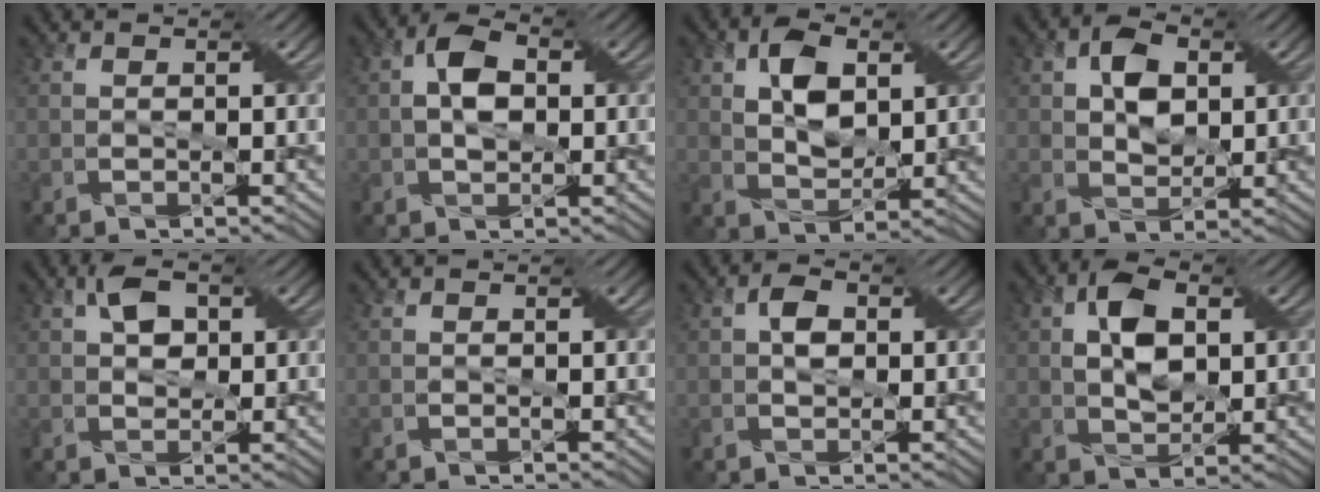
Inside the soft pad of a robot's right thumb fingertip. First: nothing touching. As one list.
[{"total": 4.6, "force": [0.3, 2.9, 3.6], "torque": [-0.069, 0.006, 0.000]}, {"total": 6.7, "force": [2.3, 4.0, 4.8], "torque": [-0.094, 0.003, 0.038]}, {"total": 5.5, "force": [1.6, 3.7, 3.7], "torque": [-0.071, 0.005, 0.022]}, {"total": 3.6, "force": [1.1, 2.4, 2.5], "torque": [-0.049, 0.007, 0.016]}, {"total": 0.0}, {"total": 2.6, "force": [0.3, 1.7, 1.9], "torque": [-0.034, 0.005, 0.001]}, {"total": 6.5, "force": [1.4, 3.9, 5.0], "torque": [-0.098, 0.008, 0.019]}]